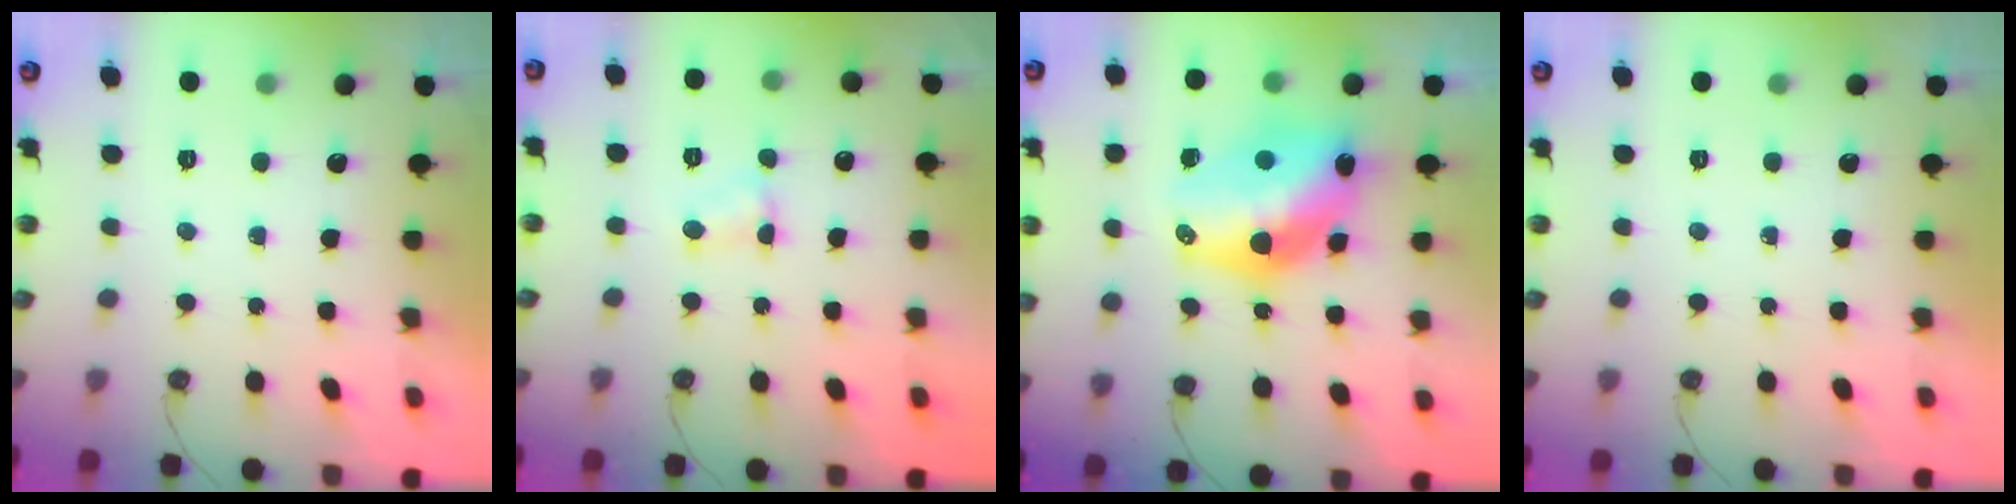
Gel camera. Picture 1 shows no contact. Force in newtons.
{"total": 4.0, "press": 4.0, "slide": 0.4}
{"total": 16.2, "press": 16.1, "slide": 1.8}
{"total": 0.0}